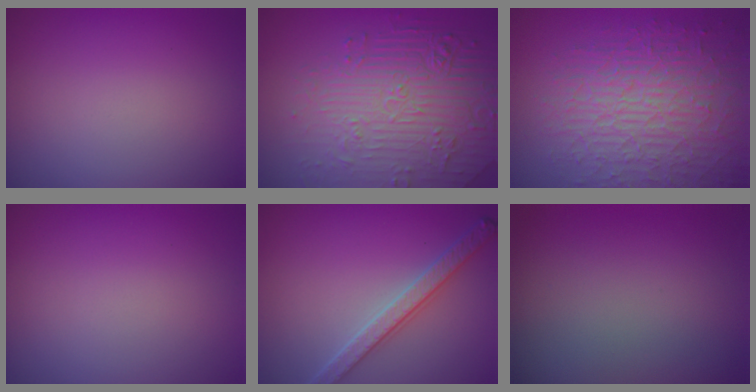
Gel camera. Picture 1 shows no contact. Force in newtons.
{"total": 6.9, "press": 5.6, "slide": 4.0}
{"total": 8.8, "press": 6.2, "slide": 6.2}
{"total": 0.0}
{"total": 3.6, "press": 3.2, "slide": 1.6}
{"total": 0.0}